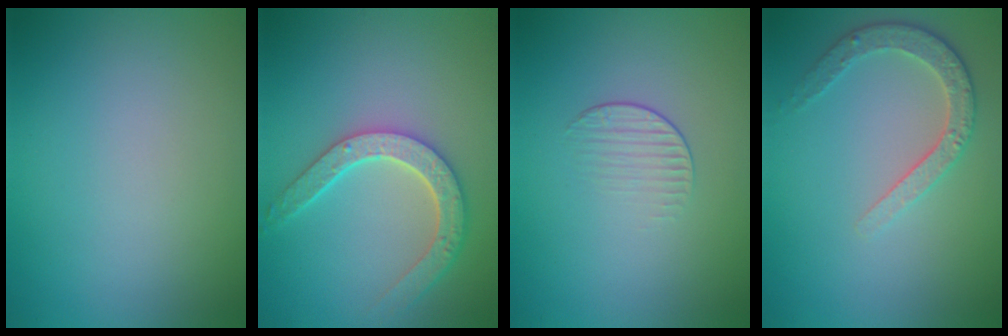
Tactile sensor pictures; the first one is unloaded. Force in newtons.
{"total": 4.6, "press": 3.8, "slide": 2.7}
{"total": 1.2, "press": 0.4, "slide": 1.2}
{"total": 2.9, "press": 2.8, "slide": 0.7}